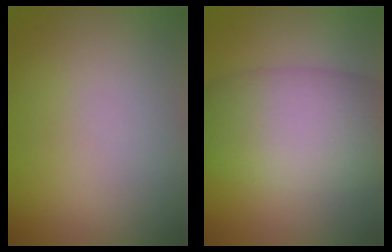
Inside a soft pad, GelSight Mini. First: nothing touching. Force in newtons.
{"total": 9.5, "press": 9.5, "slide": 0.5}